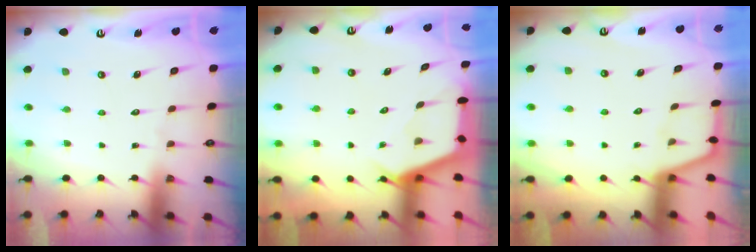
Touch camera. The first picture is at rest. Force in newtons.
{"total": 2.8, "press": 2.8, "slide": 0.3}
{"total": 1.5, "press": 1.5, "slide": 0.2}